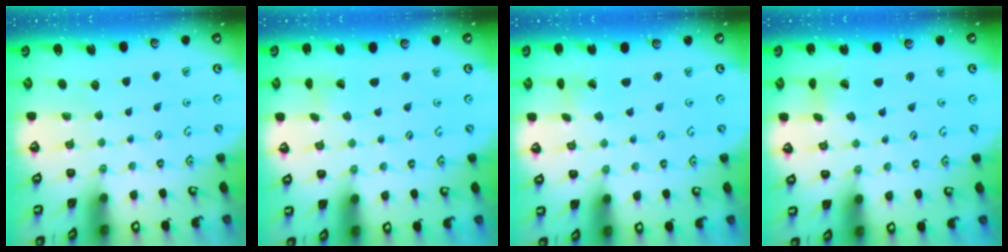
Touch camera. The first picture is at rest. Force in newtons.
{"total": 1.7, "press": 1.7, "slide": 0.0}
{"total": 1.4, "press": 1.4, "slide": 0.1}
{"total": 1.6, "press": 1.5, "slide": 0.3}